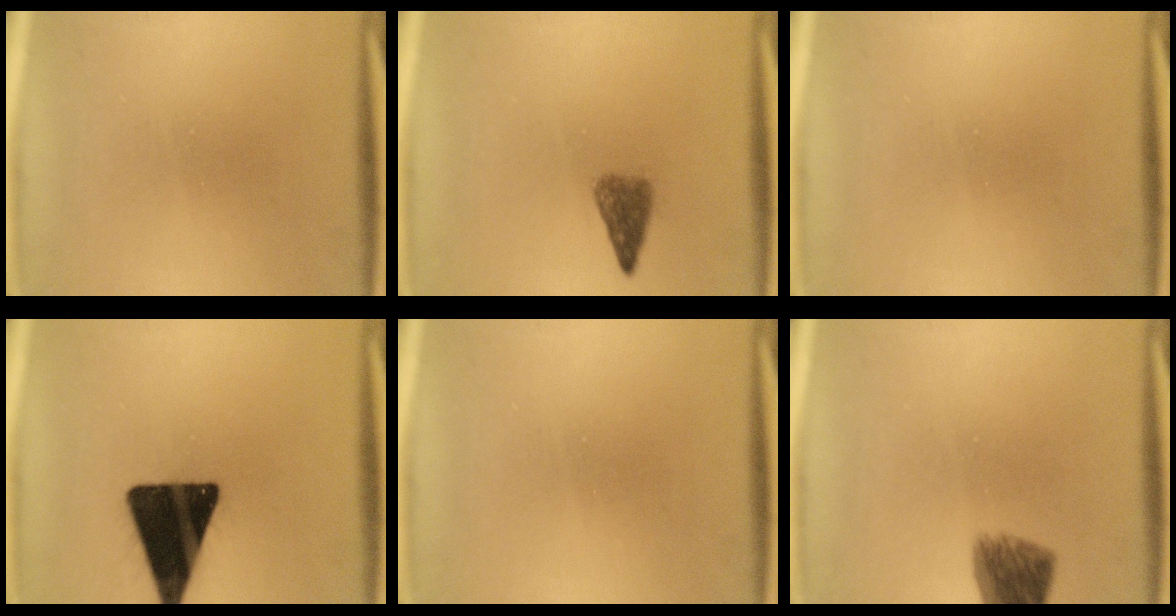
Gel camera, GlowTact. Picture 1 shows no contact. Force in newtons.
{"total": 3.2}
{"total": 0.0}
{"total": 19.2}
{"total": 0.0}
{"total": 6.7}